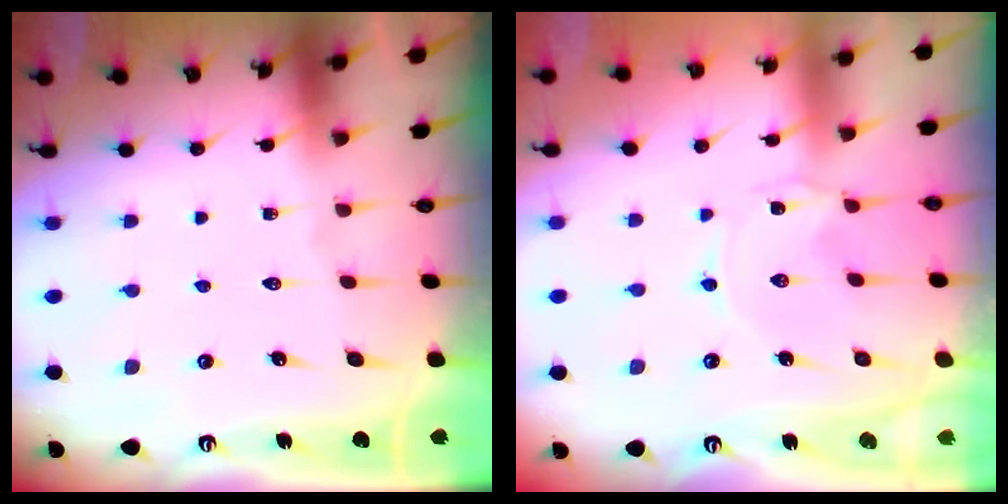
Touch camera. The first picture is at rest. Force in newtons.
{"total": 0.0}